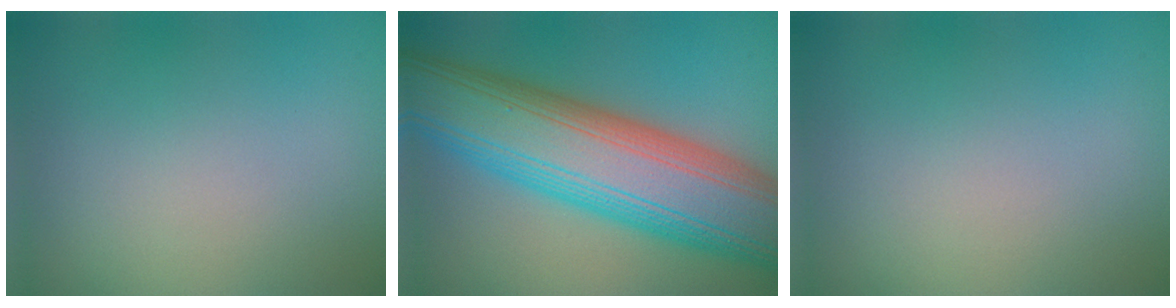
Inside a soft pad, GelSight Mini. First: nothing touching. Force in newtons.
{"total": 14.7, "press": 14.7, "slide": 0.5}
{"total": 0.0}